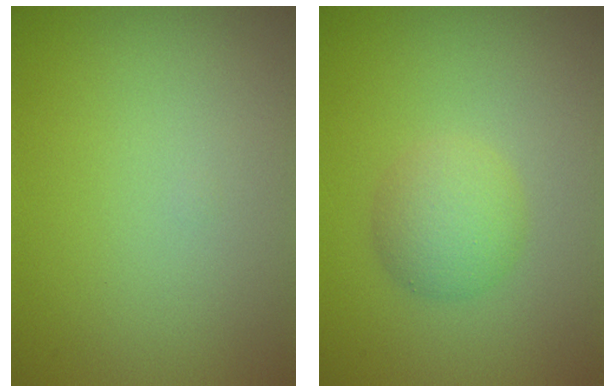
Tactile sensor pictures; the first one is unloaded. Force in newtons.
{"total": 2.9, "press": 2.9, "slide": 0.1}